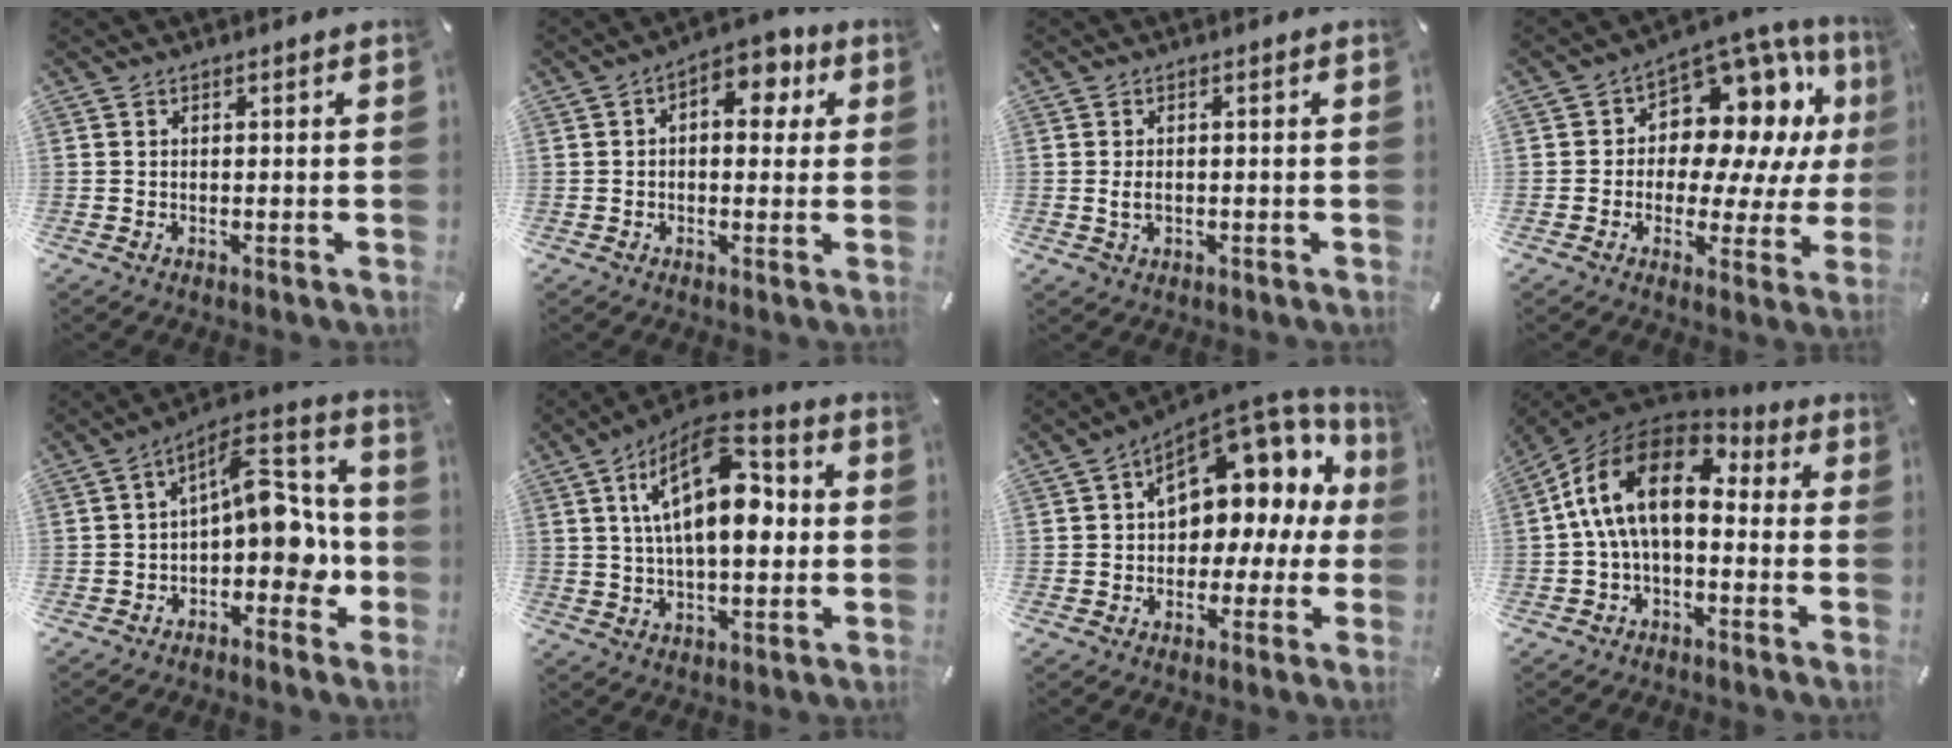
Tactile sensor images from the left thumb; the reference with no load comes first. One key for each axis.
{"total": 7.0, "fx": 2.6, "fy": 4.2, "fz": 5.0, "tx": -0.057, "ty": -0.015, "tz": 0.036}
{"total": 2.1, "fx": -0.3, "fy": 1.4, "fz": 1.6, "tx": -0.029, "ty": 0.003, "tz": -0.004}
{"total": 13.1, "fx": 5.4, "fy": 9.0, "fz": 7.8, "tx": -0.117, "ty": -0.055, "tz": 0.099}
{"total": 12.4, "fx": 1.0, "fy": 7.5, "fz": 9.8, "tx": -0.109, "ty": -0.020, "tz": 0.020}
{"total": 17.2, "fx": 4.0, "fy": 9.0, "fz": 14.1, "tx": -0.246, "ty": -0.011, "tz": 0.065}
{"total": 12.9, "fx": 6.2, "fy": 8.4, "fz": 7.5, "tx": -0.089, "ty": -0.052, "tz": 0.107}
{"total": 15.9, "fx": 2.2, "fy": 9.3, "fz": 12.6, "tx": -0.268, "ty": 0.012, "tz": 0.032}